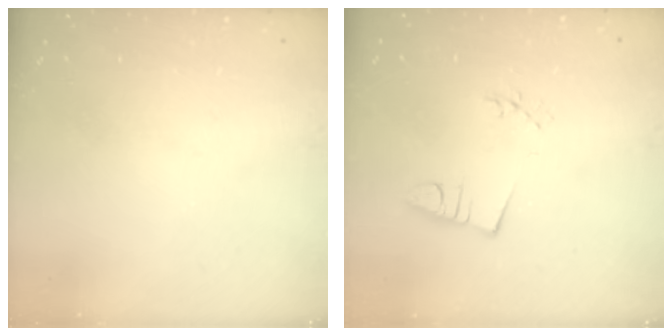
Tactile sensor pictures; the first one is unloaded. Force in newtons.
{"total": 2.6, "press": 0.9, "slide": 2.4}